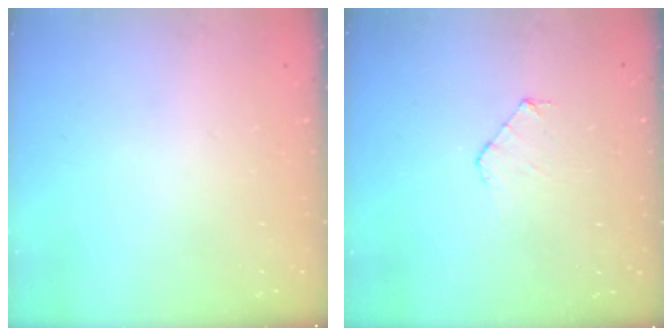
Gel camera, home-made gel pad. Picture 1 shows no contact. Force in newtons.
{"total": 4.3, "press": 4.3, "slide": 0.4}